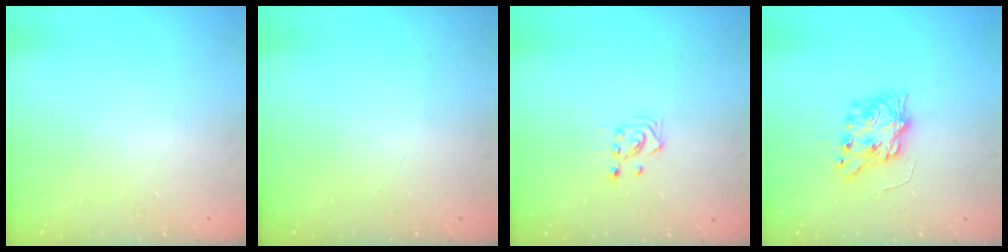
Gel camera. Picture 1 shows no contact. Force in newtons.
{"total": 0.0}
{"total": 3.0, "press": 3.0, "slide": 0.5}
{"total": 7.7, "press": 7.7, "slide": 0.8}